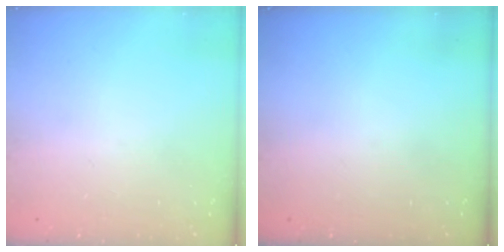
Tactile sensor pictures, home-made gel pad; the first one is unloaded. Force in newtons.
{"total": 0.0}